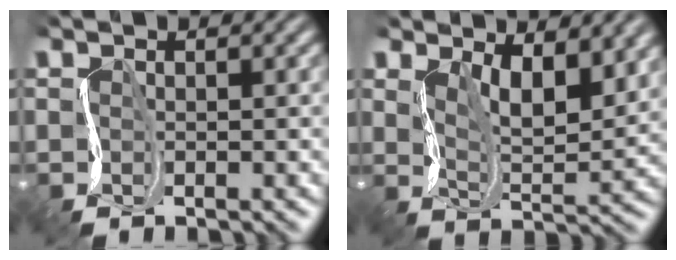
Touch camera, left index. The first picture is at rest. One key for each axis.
{"total": 6.3, "fx": 2.7, "fy": 2.8, "fz": 5.0, "tx": -0.078, "ty": -0.011, "tz": 0.037}